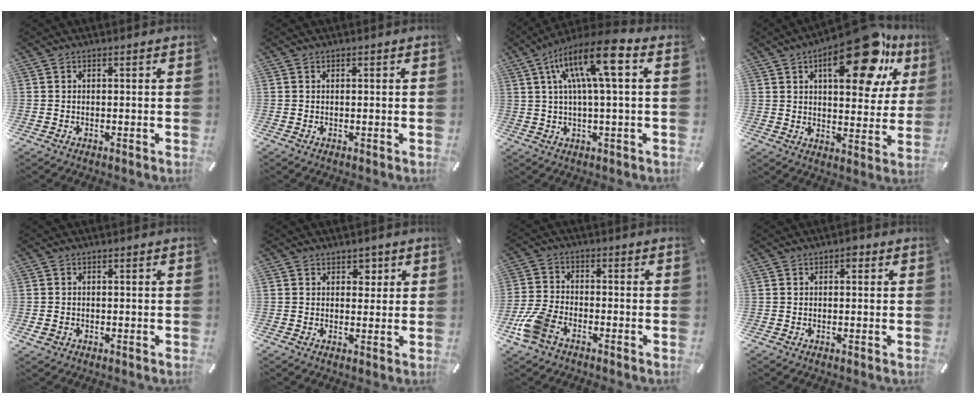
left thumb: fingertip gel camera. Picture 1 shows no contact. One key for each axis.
{"total": 0.0}
{"total": 14.7, "fx": 4.5, "fy": 3.7, "fz": 13.5, "tx": -0.240, "ty": -0.003, "tz": 0.072}
{"total": 23.1, "fx": 12.3, "fy": 10.1, "fz": 16.8, "tx": -0.228, "ty": -0.060, "tz": 0.192}
{"total": 1.4, "fx": -0.5, "fy": 1.2, "fz": 0.5, "tx": -0.009, "ty": 0.004, "tz": -0.011}
{"total": 2.9, "fx": 1.4, "fy": 2.2, "fz": 1.2, "tx": 0.006, "ty": -0.007, "tz": 0.016}
{"total": 8.1, "fx": -4.7, "fy": 4.4, "fz": 5.0, "tx": -0.126, "ty": 0.009, "tz": -0.093}
{"total": 1.5, "fx": 0.2, "fy": 1.0, "fz": 1.1, "tx": -0.014, "ty": 0.005, "tz": 0.000}